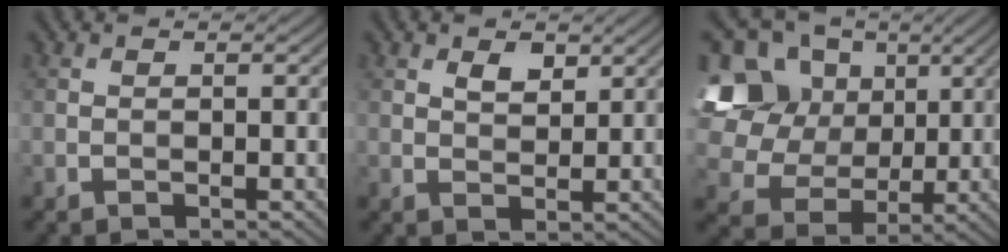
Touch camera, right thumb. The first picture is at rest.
{"total": 2.4, "force": [1.4, 1.3, 1.5], "torque": [-0.030, -0.003, 0.029]}
{"total": 17.9, "force": [5.0, 15.2, 8.1], "torque": [-0.271, 0.044, 0.108]}